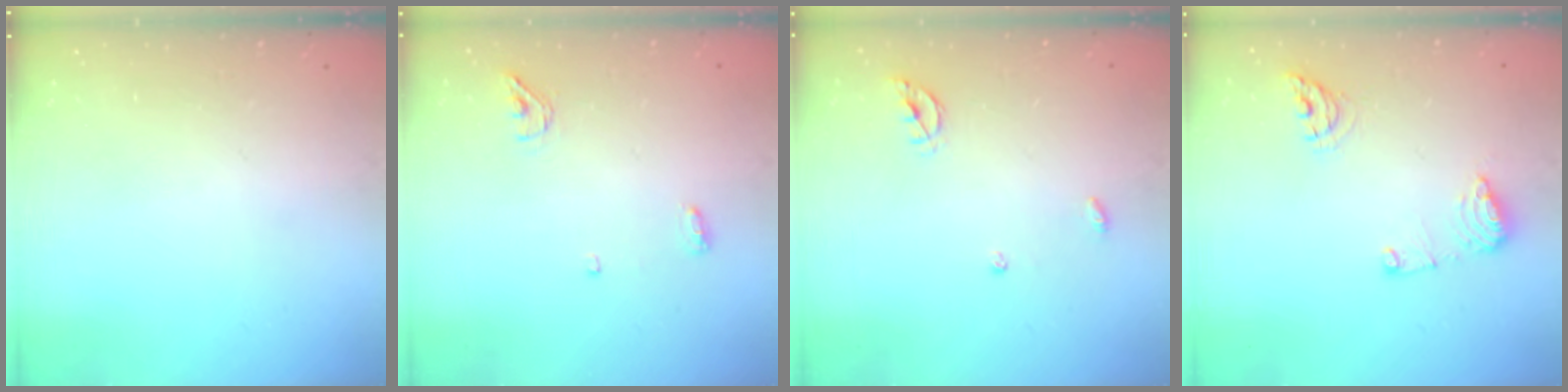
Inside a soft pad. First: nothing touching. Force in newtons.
{"total": 6.3, "press": 5.0, "slide": 3.9}
{"total": 5.5, "press": 5.5, "slide": 0.2}
{"total": 9.0, "press": 8.9, "slide": 0.9}